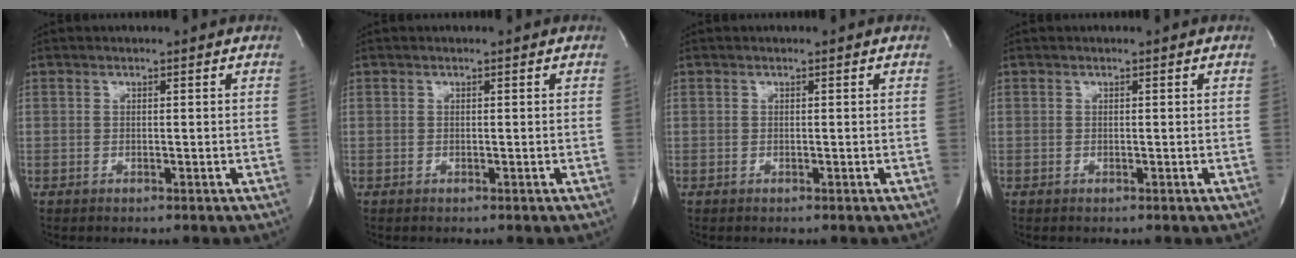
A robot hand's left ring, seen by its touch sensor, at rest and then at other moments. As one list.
[{"total": 0.0}, {"total": 0.0}, {"total": 0.0}]